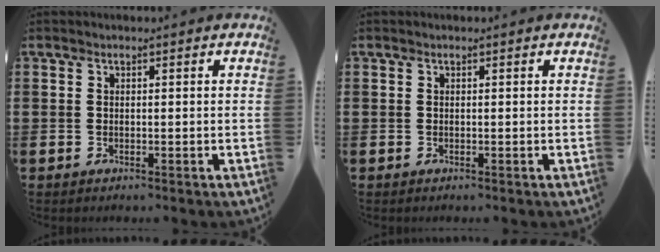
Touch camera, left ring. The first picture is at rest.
{"total": 0.0}